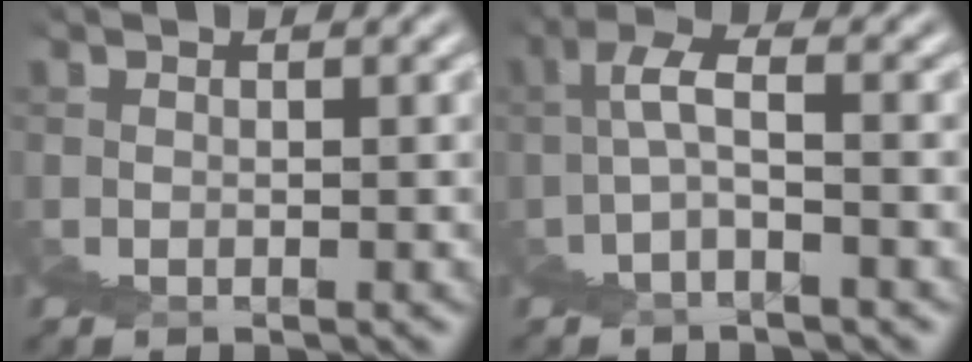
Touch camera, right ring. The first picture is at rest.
{"total": 6.5, "force": [2.2, 4.9, 3.7], "torque": [-0.060, 0.022, 0.015]}